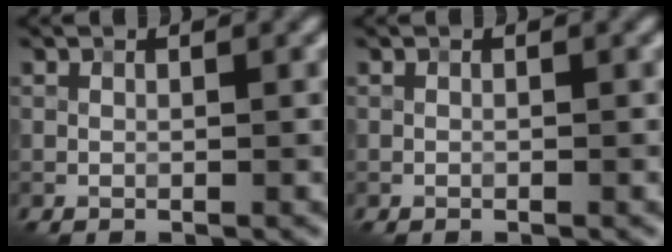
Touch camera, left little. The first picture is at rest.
{"total": 0.0}